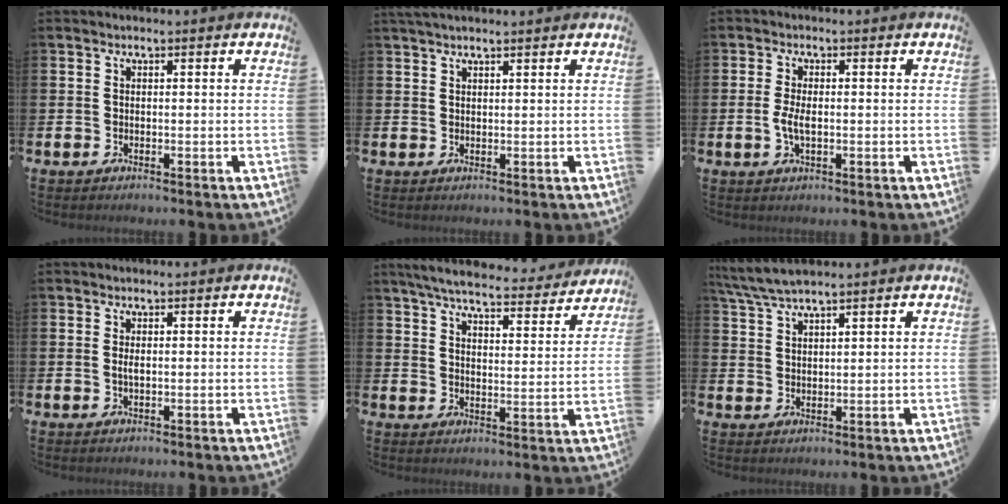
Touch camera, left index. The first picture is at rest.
{"total": 1.7, "force": [1.6, 0.2, 0.6], "torque": [-0.015, 0.002, 0.029]}
{"total": 3.0, "force": [-0.3, 1.3, 2.7], "torque": [-0.057, 0.001, -0.009]}
{"total": 0.9, "force": [0.1, 0.3, 0.8], "torque": [-0.016, 0.001, 0.001]}
{"total": 6.5, "force": [6.1, 0.9, 2.2], "torque": [-0.064, -0.036, 0.103]}
{"total": 4.5, "force": [4.1, 0.3, 1.9], "torque": [-0.054, -0.007, 0.076]}